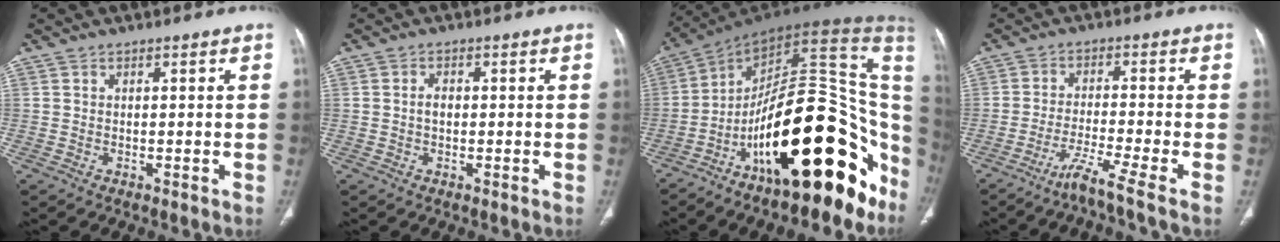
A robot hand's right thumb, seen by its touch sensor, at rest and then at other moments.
{"total": 1.8, "force": [-0.1, 1.2, 1.3], "torque": [-0.020, 0.006, -0.004]}
{"total": 31.0, "force": [-11.1, 12.5, 26.1], "torque": [-0.268, 0.092, -0.170]}
{"total": 6.4, "force": [-4.2, -1.1, 4.6], "torque": [-0.100, 0.006, -0.086]}